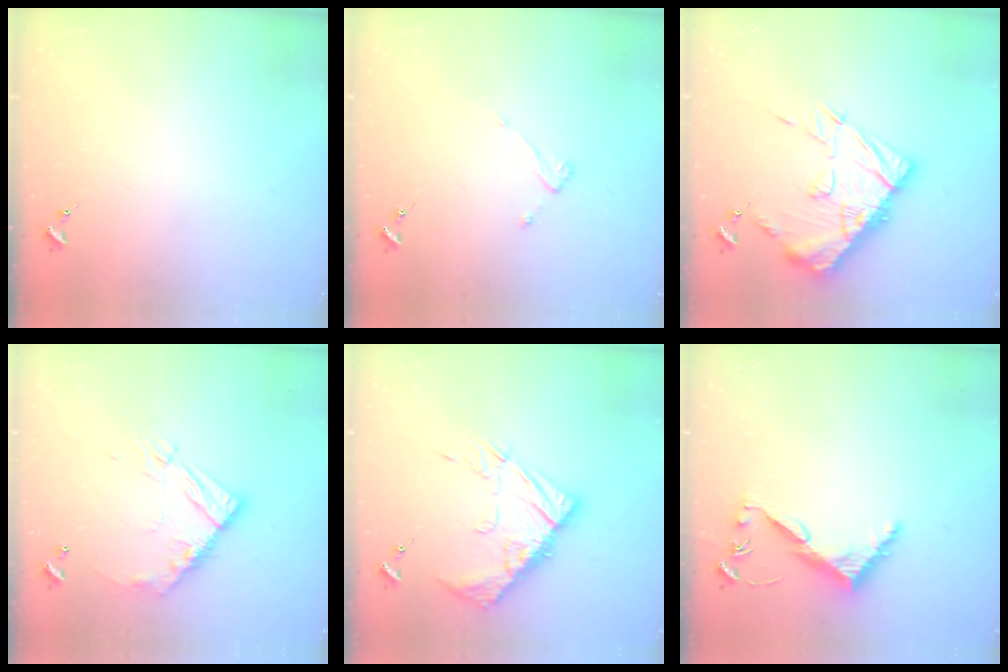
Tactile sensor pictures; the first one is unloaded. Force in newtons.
{"total": 3.4, "press": 3.4, "slide": 0.1}
{"total": 18.5, "press": 18.5, "slide": 1.8}
{"total": 12.9, "press": 12.9, "slide": 1.3}
{"total": 13.4, "press": 13.4, "slide": 1.0}
{"total": 6.2, "press": 6.2, "slide": 0.5}